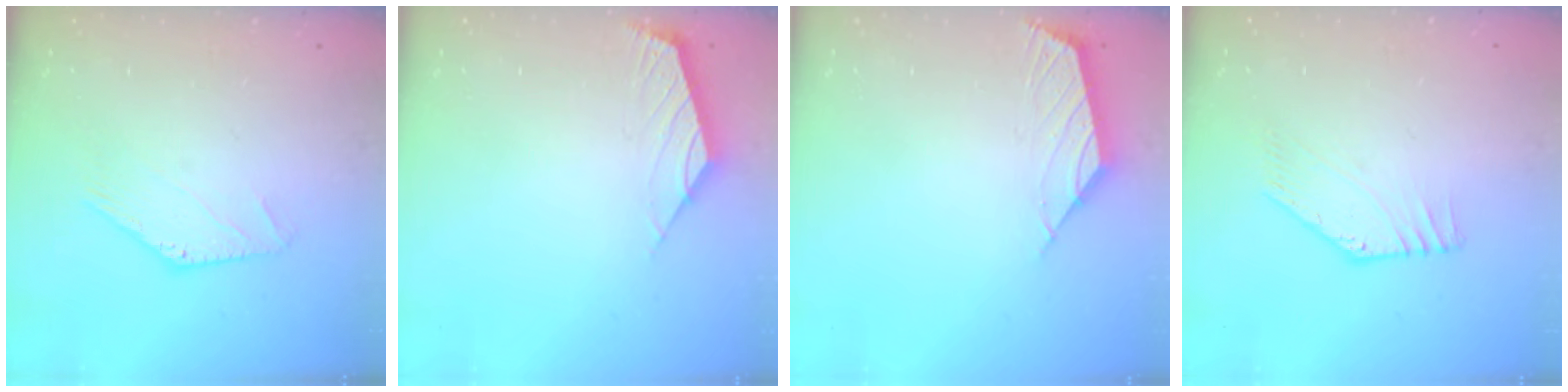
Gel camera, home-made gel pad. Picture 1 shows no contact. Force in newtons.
{"total": 2.5, "press": 2.5, "slide": 0.6}
{"total": 2.5, "press": 2.4, "slide": 0.7}
{"total": 2.8, "press": 2.8, "slide": 0.2}